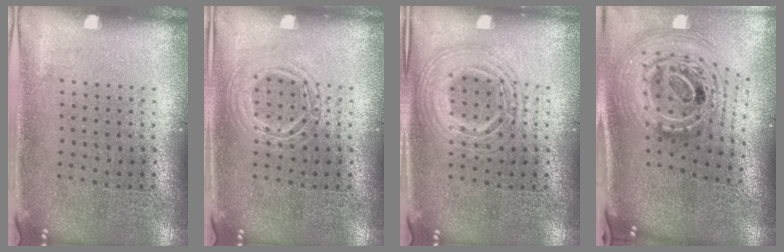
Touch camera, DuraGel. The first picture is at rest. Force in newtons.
{"total": 1.9, "press": 1.9, "slide": 0.2}
{"total": 1.6, "press": 1.6, "slide": 0.2}
{"total": 3.0, "press": 2.1, "slide": 2.2}